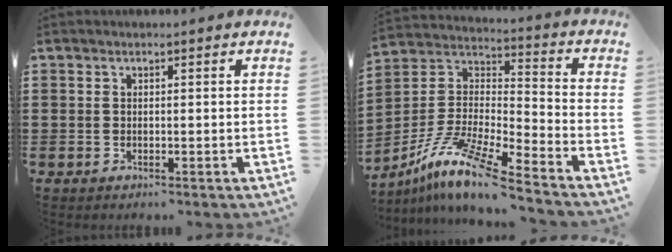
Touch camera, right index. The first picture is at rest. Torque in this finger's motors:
{"motor_torque": [0.23, 0.33, 0.33, 0.08]}